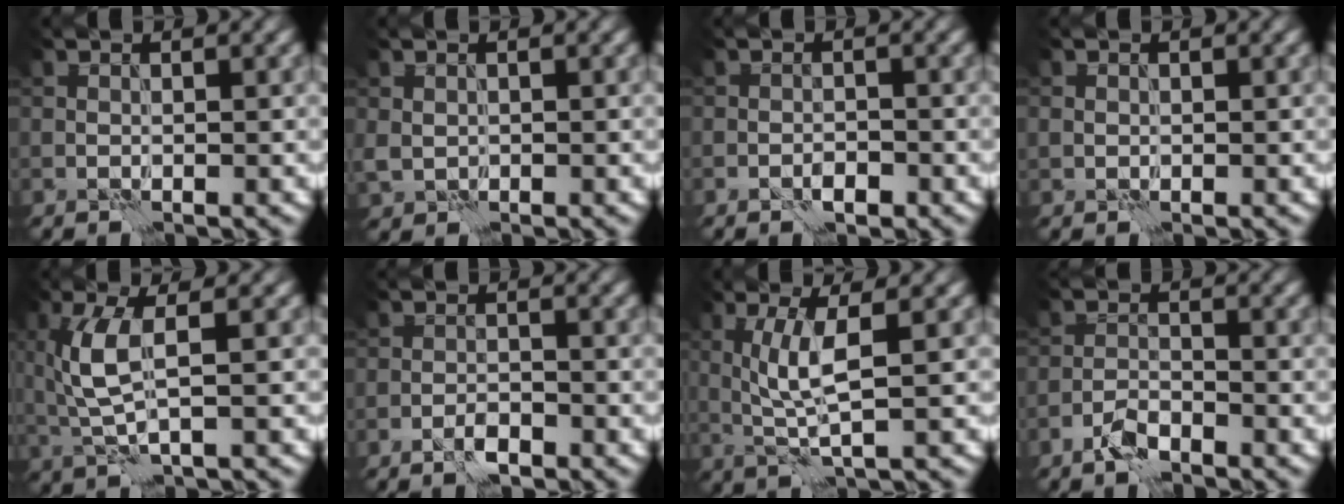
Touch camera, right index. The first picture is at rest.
{"total": 1.1, "force": [0.2, 1.0, 0.5], "torque": [-0.013, -0.001, 0.005]}
{"total": 1.7, "force": [-1.0, 0.9, 1.0], "torque": [-0.013, 0.003, -0.020]}
{"total": 0.7, "force": [0.2, 0.7, 0.2], "torque": [-0.003, -0.002, 0.003]}
{"total": 4.6, "force": [0.7, 1.5, 4.3], "torque": [-0.107, -0.002, 0.014]}
{"total": 1.9, "force": [-1.4, 0.7, 1.2], "torque": [-0.017, 0.004, -0.027]}
{"total": 3.9, "force": [0.7, 0.5, 3.8], "torque": [-0.084, 0.001, 0.018]}
{"total": 2.3, "force": [-1.8, 0.8, 1.2], "torque": [-0.023, 0.005, -0.040]}